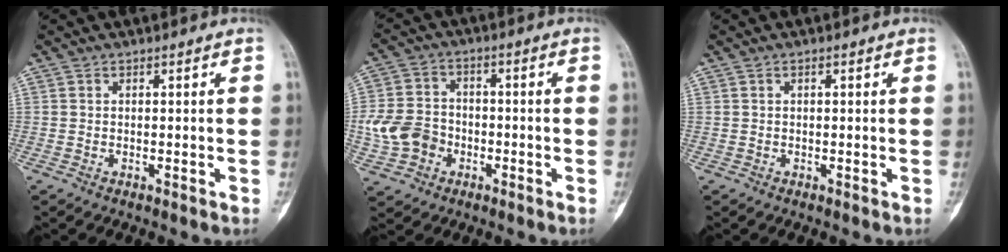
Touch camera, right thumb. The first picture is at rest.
{"total": 9.5, "force": [-2.6, 7.9, 4.5], "torque": [-0.064, 0.021, -0.050]}
{"total": 0.5, "force": [0.2, 0.2, 0.4], "torque": [-0.003, 0.002, 0.002]}